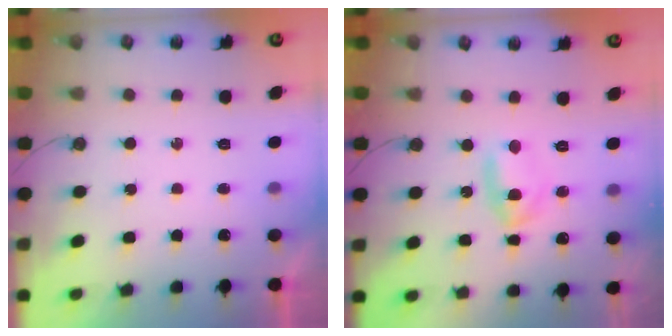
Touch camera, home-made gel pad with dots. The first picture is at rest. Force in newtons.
{"total": 5.6, "press": 4.2, "slide": 3.7}